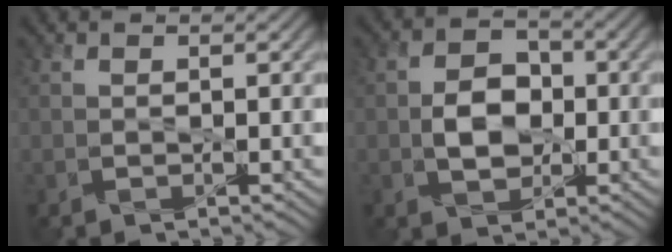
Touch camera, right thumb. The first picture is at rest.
{"total": 4.6, "force": [-0.7, 3.2, 3.2], "torque": [-0.055, 0.004, -0.015]}